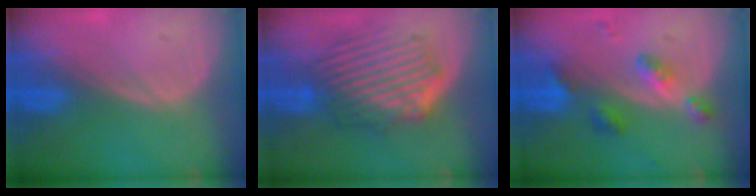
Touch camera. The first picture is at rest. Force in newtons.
{"total": 9.6, "press": 8.5, "slide": 4.5}
{"total": 5.6, "press": 4.9, "slide": 2.7}